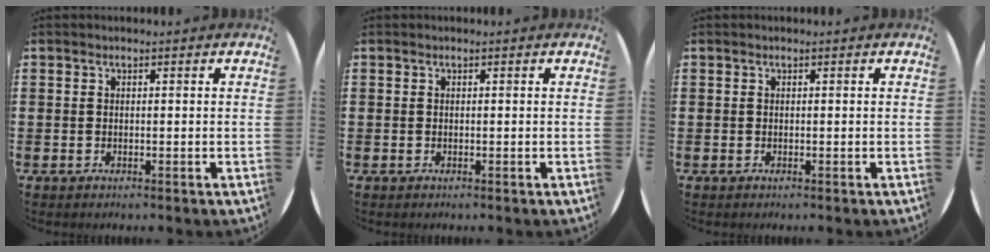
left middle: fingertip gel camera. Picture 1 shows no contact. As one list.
[{"total": 0.0}, {"total": 0.0}]